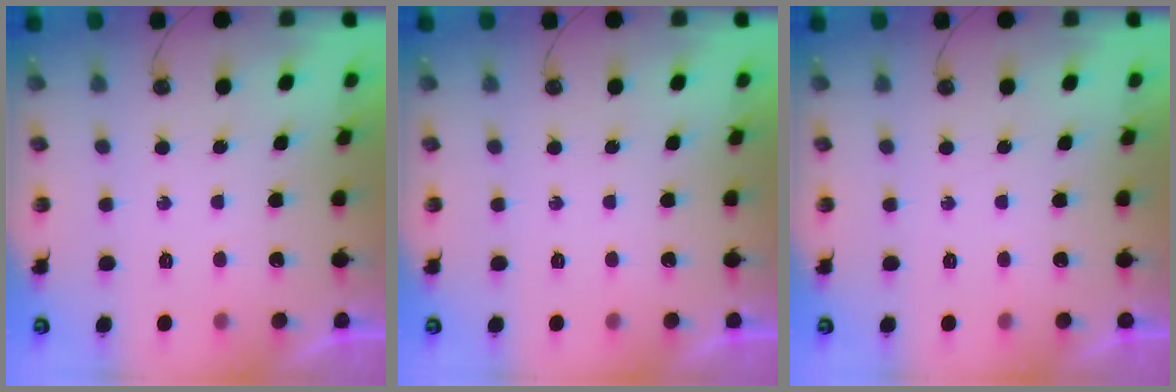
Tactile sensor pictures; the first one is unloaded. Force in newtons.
{"total": 0.0}
{"total": 0.0}